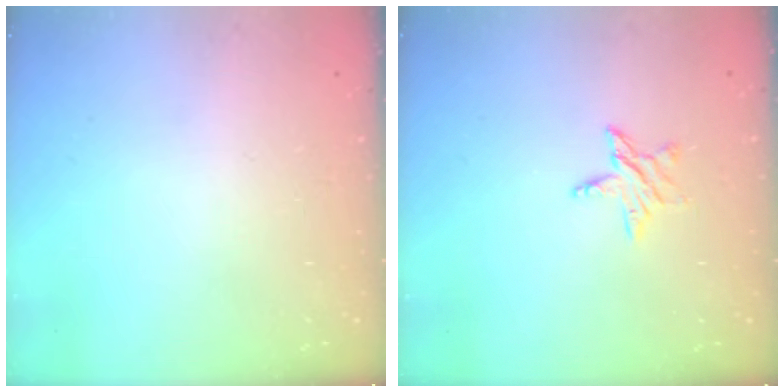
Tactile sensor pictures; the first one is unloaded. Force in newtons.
{"total": 5.8, "press": 5.8, "slide": 0.4}